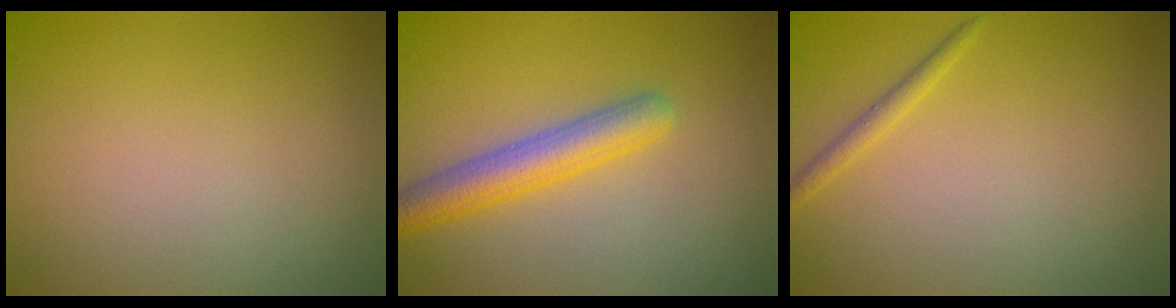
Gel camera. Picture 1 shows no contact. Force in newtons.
{"total": 3.9, "press": 3.9, "slide": 0.2}
{"total": 1.1, "press": 1.1, "slide": 0.0}